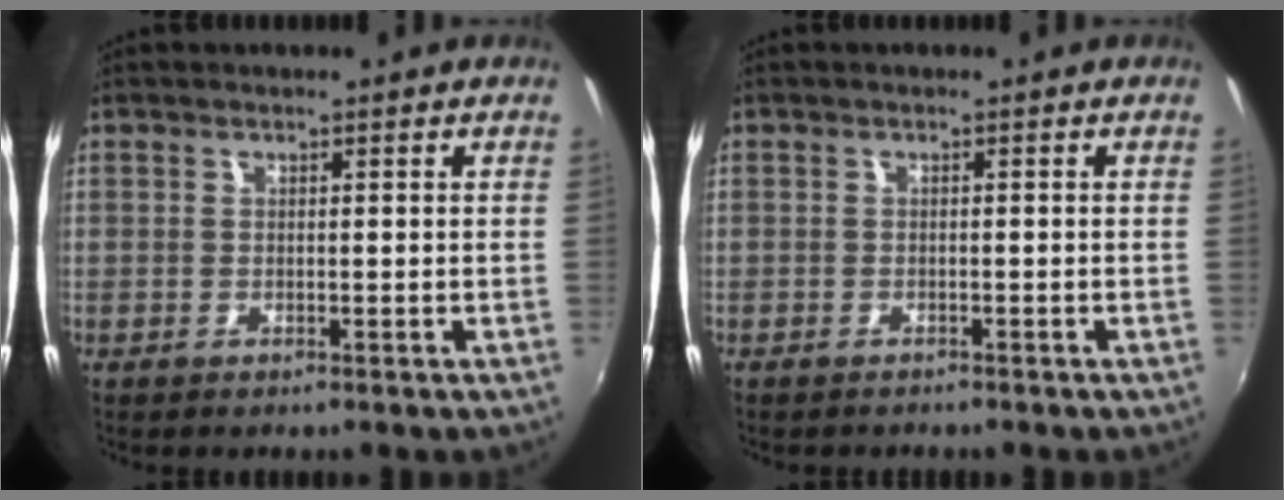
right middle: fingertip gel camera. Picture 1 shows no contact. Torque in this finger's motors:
{"motor_torque": [-0.29, 0.09, 0.05, 0.00]}